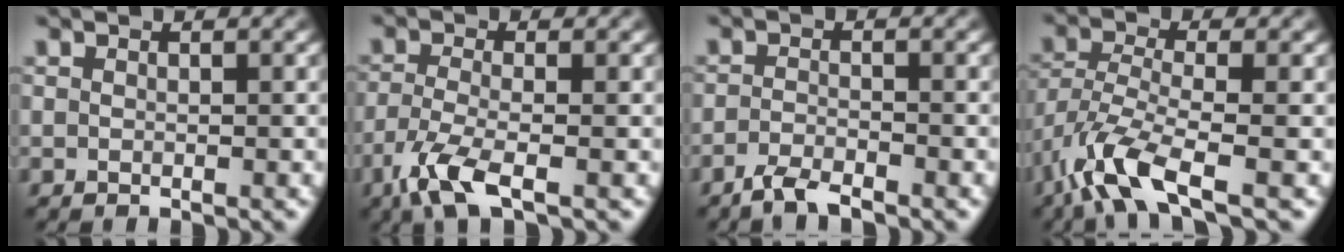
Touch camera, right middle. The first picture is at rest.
{"total": 4.3, "force": [-2.6, 1.1, 3.3], "torque": [-0.076, -0.009, -0.060]}
{"total": 2.6, "force": [-2.1, 0.4, 1.5], "torque": [-0.031, -0.003, -0.047]}
{"total": 7.3, "force": [-4.4, 2.1, 5.5], "torque": [-0.120, -0.006, -0.097]}